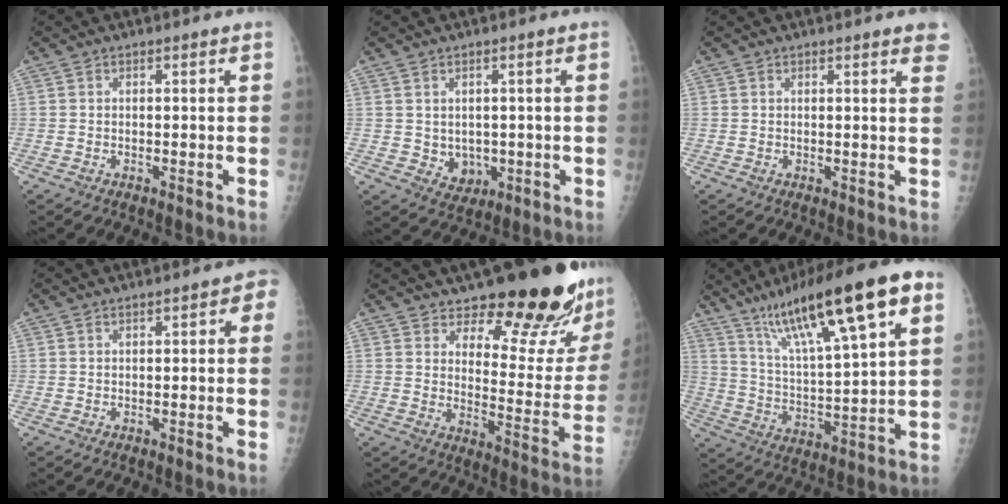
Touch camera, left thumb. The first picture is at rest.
{"total": 6.1, "force": [-0.4, 5.2, 3.1], "torque": [-0.018, -0.005, 0.012]}
{"total": 3.8, "force": [2.6, 0.7, 2.6], "torque": [-0.020, -0.001, 0.023]}
{"total": 3.1, "force": [0.3, 1.5, 2.7], "torque": [-0.016, 0.010, -0.006]}
{"total": 20.6, "force": [16.8, 6.5, 9.9], "torque": [-0.081, -0.134, 0.216]}
{"total": 22.9, "force": [11.8, 4.6, 19.1], "torque": [-0.305, -0.009, 0.206]}